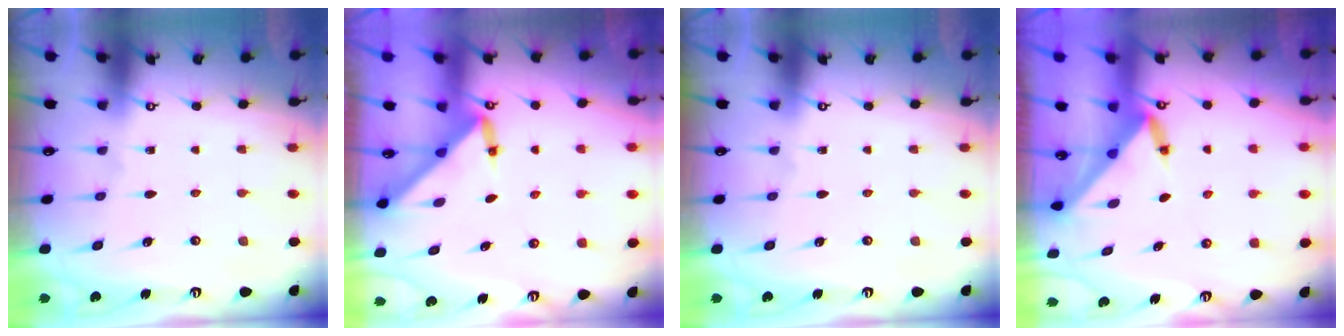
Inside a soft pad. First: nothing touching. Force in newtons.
{"total": 3.0, "press": 3.0, "slide": 0.3}
{"total": 0.0}
{"total": 3.6, "press": 3.5, "slide": 0.3}